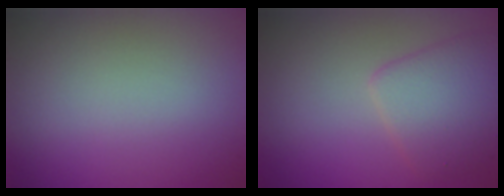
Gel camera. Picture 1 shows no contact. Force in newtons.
{"total": 4.0, "press": 4.0, "slide": 0.2}